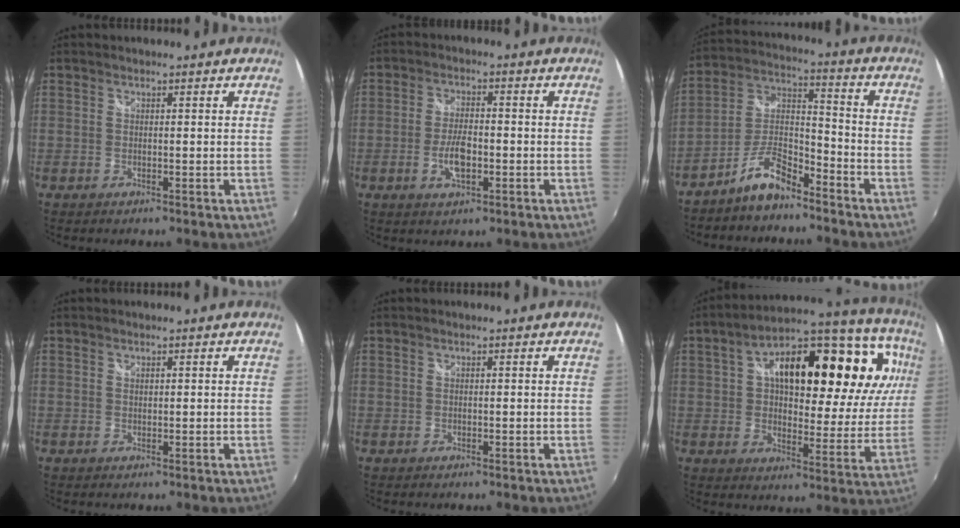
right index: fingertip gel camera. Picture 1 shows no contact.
{"total": 6.0, "force": [-1.8, 2.5, 5.1], "torque": [-0.104, -0.001, -0.032]}
{"total": 8.9, "force": [-6.9, 2.7, 4.9], "torque": [-0.118, 0.029, -0.131]}
{"total": 0.7, "force": [0.4, 0.4, 0.4], "torque": [-0.005, 0.001, 0.007]}
{"total": 0.0}
{"total": 29.6, "force": [11.0, 15.0, 23.0], "torque": [-0.380, 0.086, 0.184]}